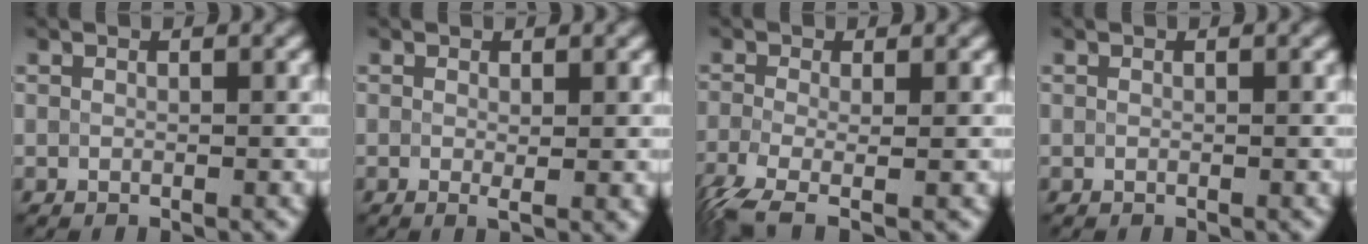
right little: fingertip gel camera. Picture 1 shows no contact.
{"total": 1.1, "force": [0.0, 0.1, 1.1], "torque": [-0.016, -0.006, -0.002]}
{"total": 4.6, "force": [-2.5, 1.4, 3.6], "torque": [-0.076, -0.012, -0.057]}
{"total": 0.0}